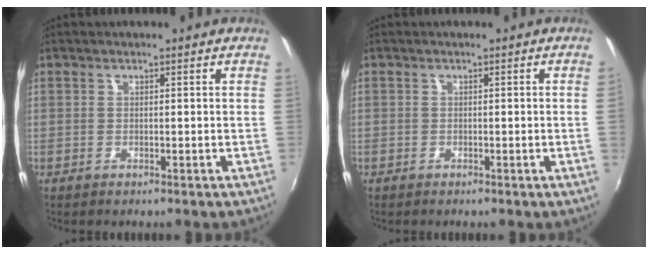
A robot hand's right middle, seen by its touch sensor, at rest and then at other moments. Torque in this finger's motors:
{"motor_torque": [1.01, -1.12, -0.51, -0.21]}